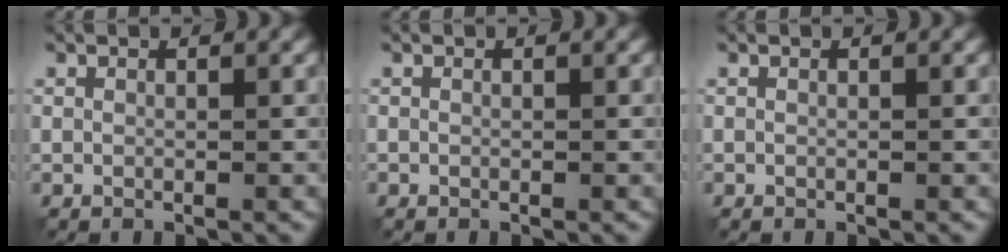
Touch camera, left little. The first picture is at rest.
{"total": 0.0}
{"total": 0.0}